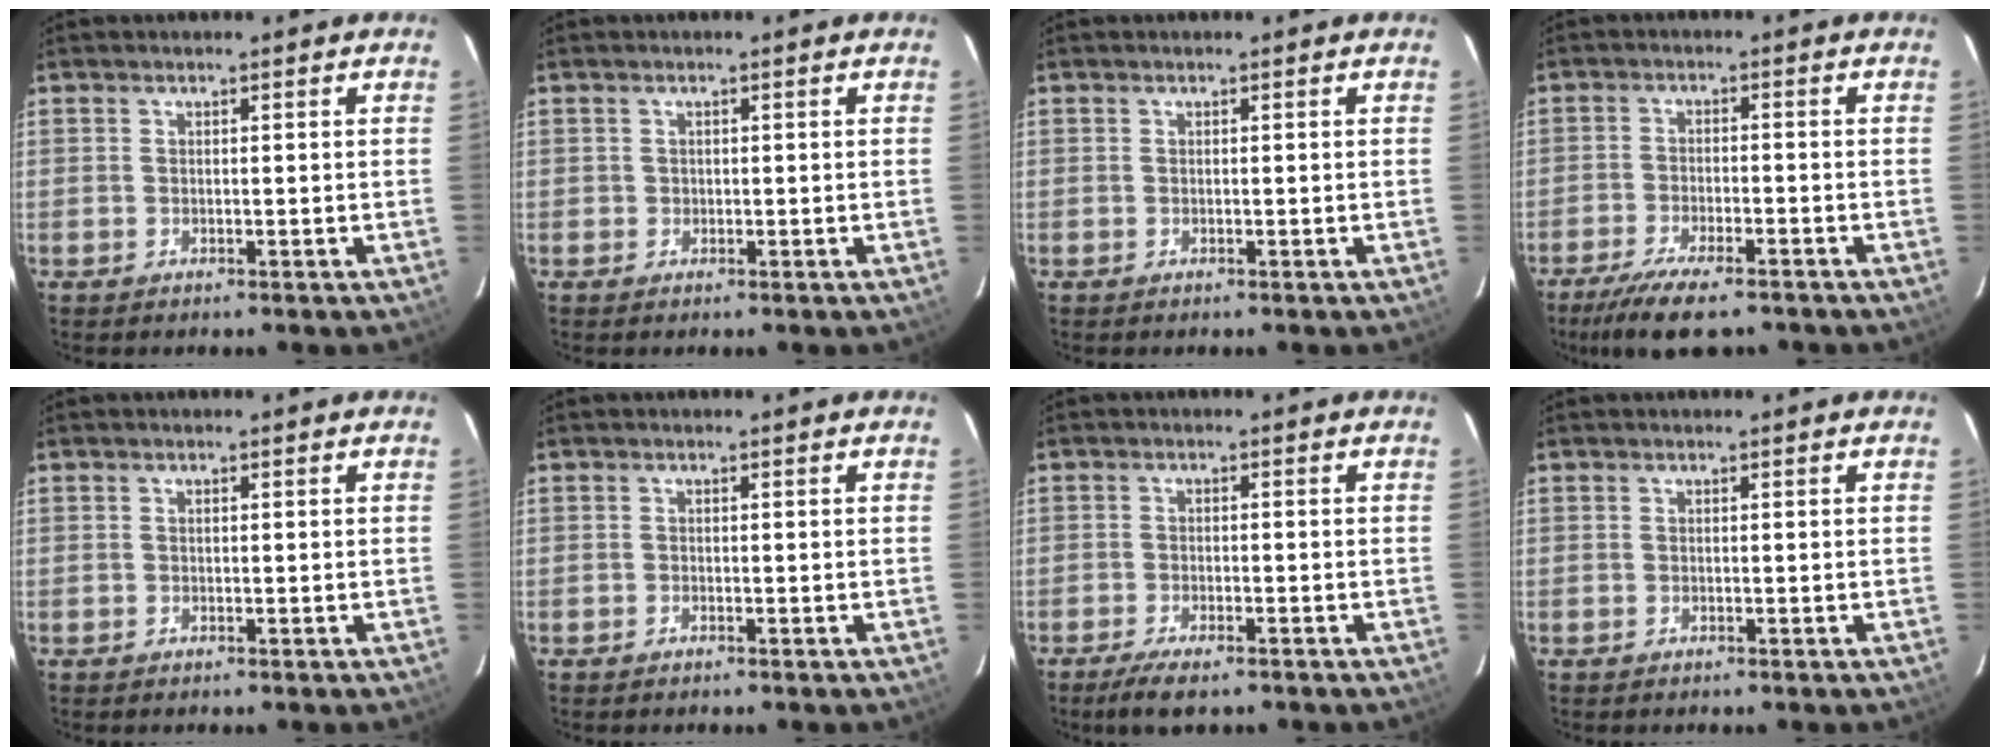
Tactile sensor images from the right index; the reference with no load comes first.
{"total": 0.8, "force": [0.0, 0.8, 0.0], "torque": [0.003, 0.001, 0.000]}
{"total": 0.0}
{"total": 10.7, "force": [-8.4, 2.7, 6.1], "torque": [-0.139, -0.027, -0.144]}
{"total": 0.0}
{"total": 0.0}
{"total": 5.5, "force": [-4.1, 1.4, 3.4], "torque": [-0.081, -0.014, -0.072]}
{"total": 0.0}